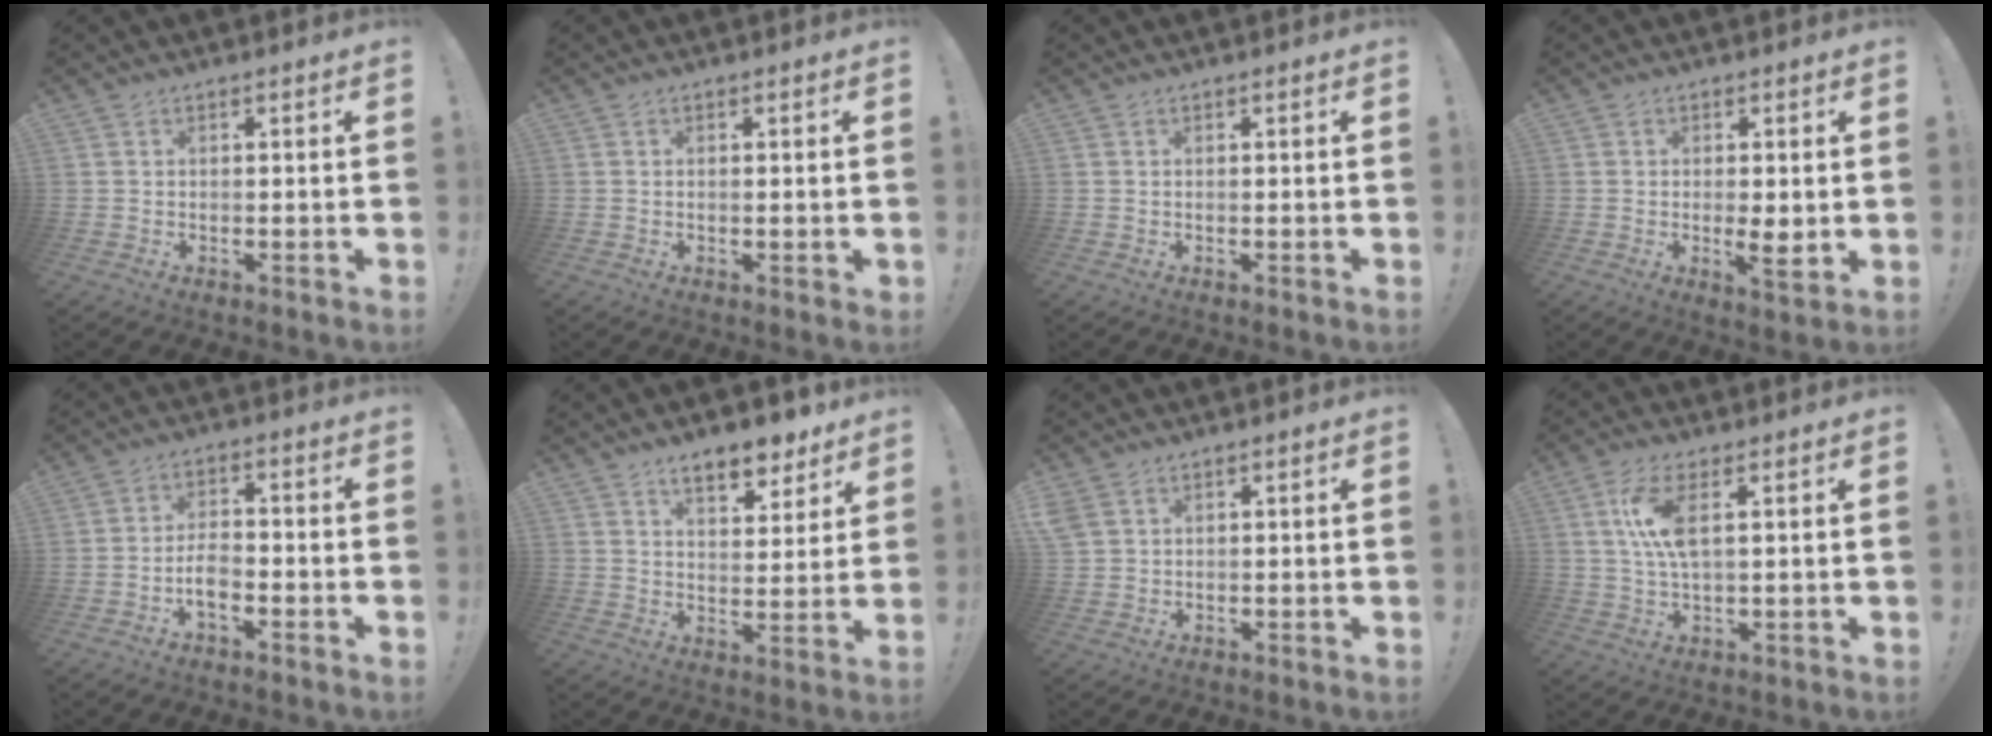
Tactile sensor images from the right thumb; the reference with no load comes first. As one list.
[{"total": 0.6, "force": [0.2, 0.1, 0.5], "torque": [-0.008, -0.001, 0.003]}, {"total": 0.0}, {"total": 4.6, "force": [-0.2, 1.1, 4.5], "torque": [-0.056, -0.012, -0.002]}, {"total": 5.8, "force": [-2.6, 2.8, 4.3], "torque": [-0.076, 0.001, -0.048]}, {"total": 10.4, "force": [7.6, 4.4, 5.4], "torque": [-0.063, -0.049, 0.134]}, {"total": 3.3, "force": [1.9, 2.3, 1.5], "torque": [-0.024, -0.004, 0.038]}, {"total": 9.1, "force": [2.5, 3.1, 8.2], "torque": [-0.173, -0.009, 0.041]}]